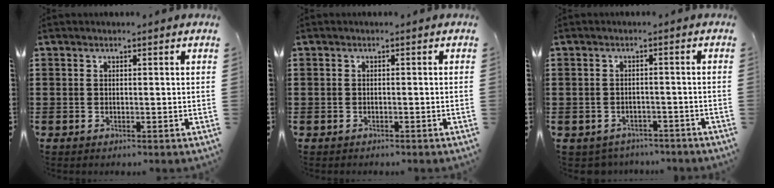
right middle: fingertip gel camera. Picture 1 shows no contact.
{"total": 0.6, "force": [-0.5, 0.3, -0.1], "torque": [0.002, 0.004, -0.013]}
{"total": 1.9, "force": [-1.8, 0.5, -0.3], "torque": [-0.003, 0.002, -0.042]}